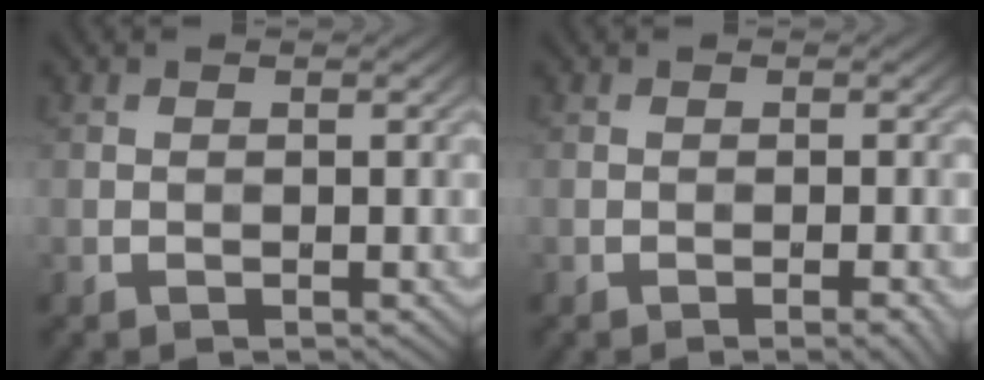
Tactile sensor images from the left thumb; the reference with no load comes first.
{"total": 1.7, "force": [-0.8, 0.3, 1.5], "torque": [-0.017, 0.003, -0.013]}